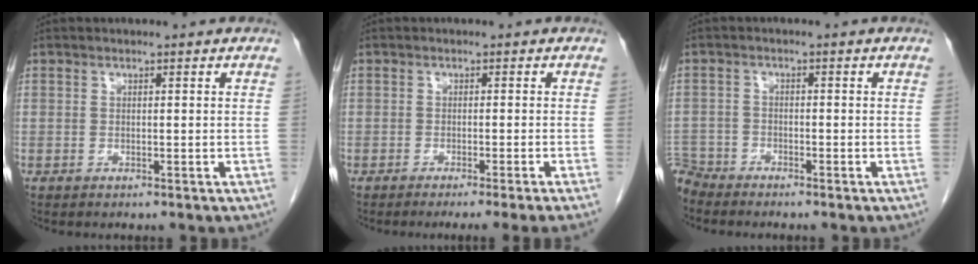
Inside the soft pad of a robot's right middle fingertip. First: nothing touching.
{"total": 6.2, "force": [-4.9, -1.9, 3.4], "torque": [-0.016, -0.010, -0.066]}
{"total": 3.9, "force": [-3.8, 0.7, -0.5], "torque": [0.017, -0.008, -0.074]}